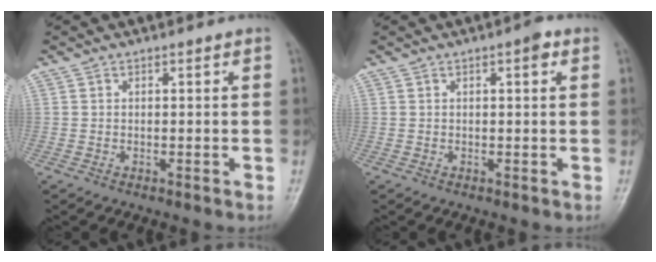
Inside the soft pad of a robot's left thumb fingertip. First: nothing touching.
{"total": 2.1, "force": [0.9, 0.6, 1.8], "torque": [-0.023, 0.001, 0.010]}